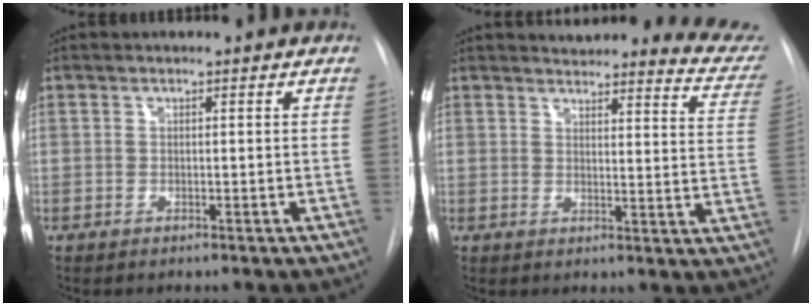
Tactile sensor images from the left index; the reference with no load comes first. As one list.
[{"total": 13.3, "force": [13.1, 1.9, 1.4], "torque": [0.013, -0.084, 0.116]}]